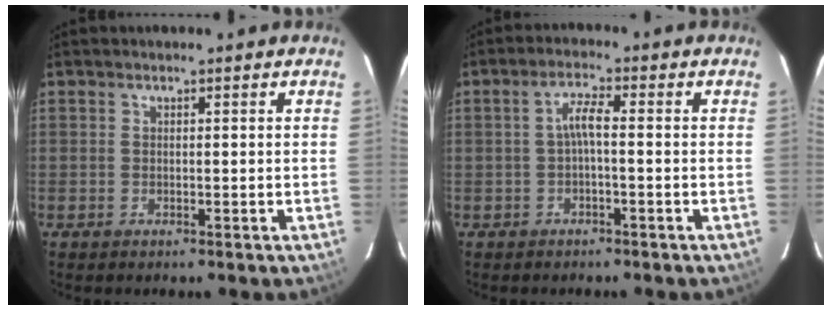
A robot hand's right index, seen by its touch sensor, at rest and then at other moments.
{"total": 2.9, "force": [-0.7, 0.3, 2.8], "torque": [-0.056, 0.008, -0.012]}